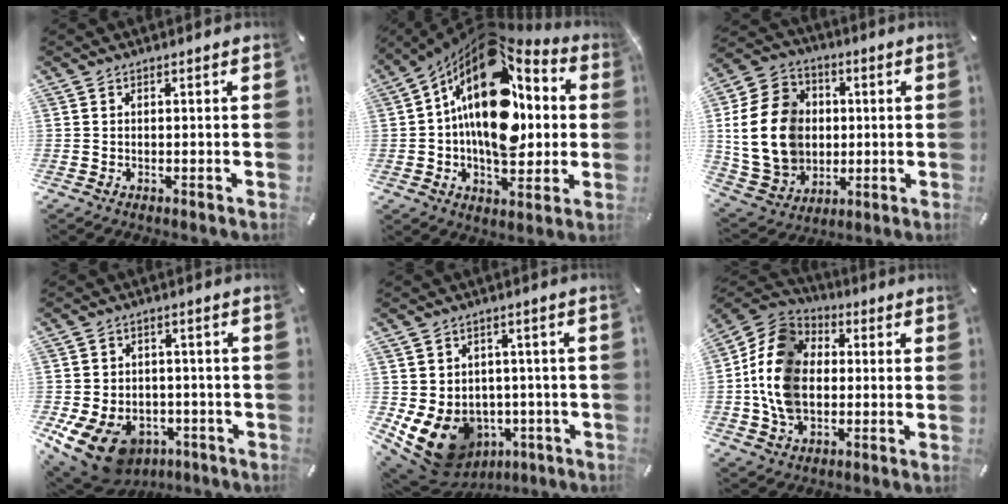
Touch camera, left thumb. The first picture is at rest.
{"total": 22.3, "force": [3.6, 13.5, 17.3], "torque": [-0.299, -0.036, 0.061]}
{"total": 19.0, "force": [0.3, 16.0, 10.3], "torque": [-0.230, 0.009, 0.008]}
{"total": 12.8, "force": [-6.6, 8.7, 6.6], "torque": [-0.147, 0.038, -0.113]}
{"total": 12.5, "force": [-4.2, 10.2, 5.9], "torque": [-0.125, 0.001, -0.069]}
{"total": 14.8, "force": [-1.6, 11.8, 8.8], "torque": [-0.217, 0.025, -0.033]}